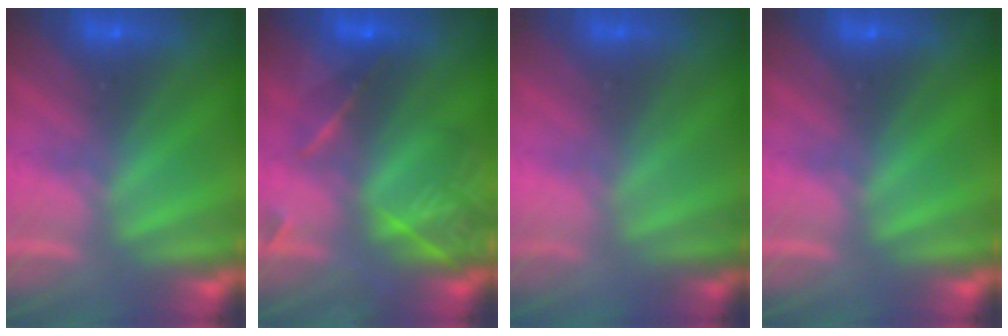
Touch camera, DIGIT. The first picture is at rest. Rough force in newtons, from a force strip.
{"total": 6.4}
{"total": 2.4}
{"total": 0.0}